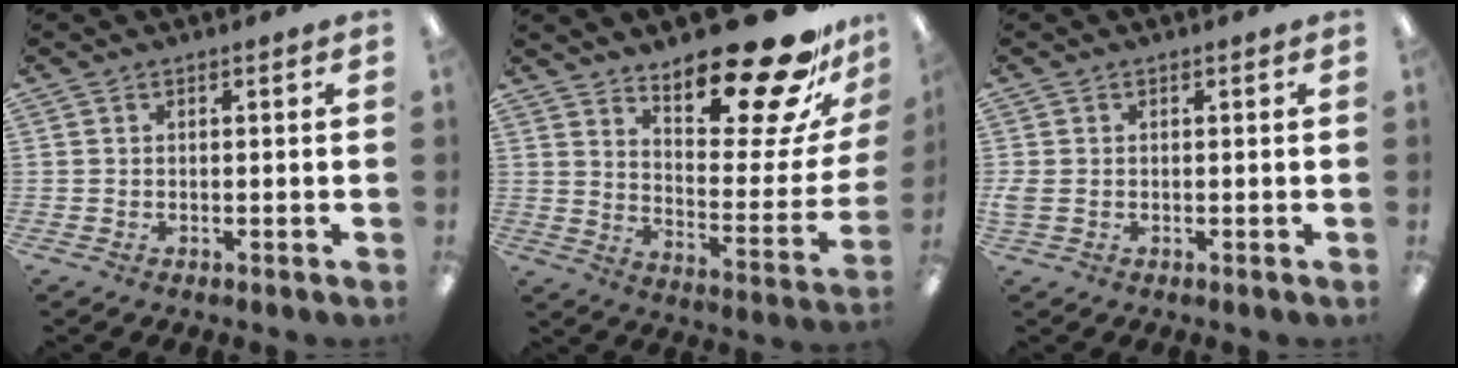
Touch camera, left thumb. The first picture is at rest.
{"total": 25.1, "force": [19.6, 7.0, 14.0], "torque": [-0.161, -0.149, 0.308]}
{"total": 2.3, "force": [-0.1, 1.6, 1.6], "torque": [-0.021, 0.003, -0.002]}